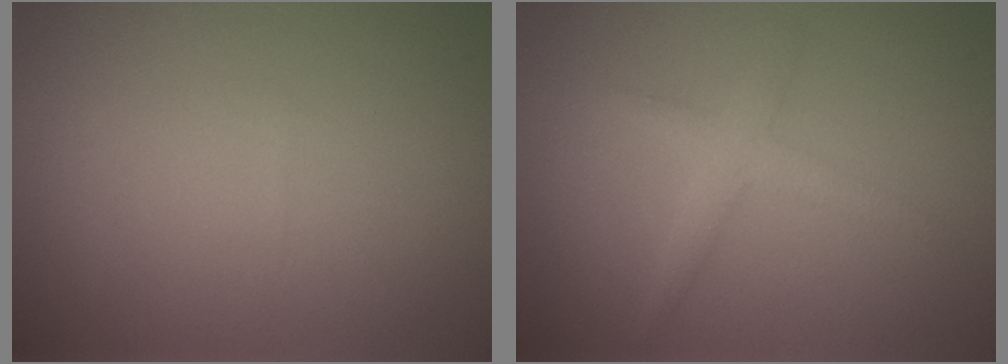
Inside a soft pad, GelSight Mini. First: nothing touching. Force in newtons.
{"total": 2.2, "press": 2.2, "slide": 0.1}